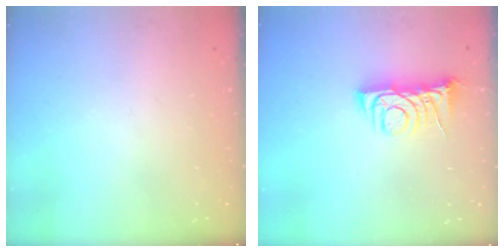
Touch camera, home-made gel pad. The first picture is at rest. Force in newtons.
{"total": 7.1, "press": 7.0, "slide": 1.0}